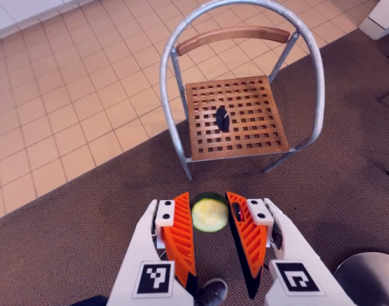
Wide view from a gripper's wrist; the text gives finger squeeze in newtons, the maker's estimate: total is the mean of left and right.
{"total": 6.7, "left": 6.6, "right": 6.8}